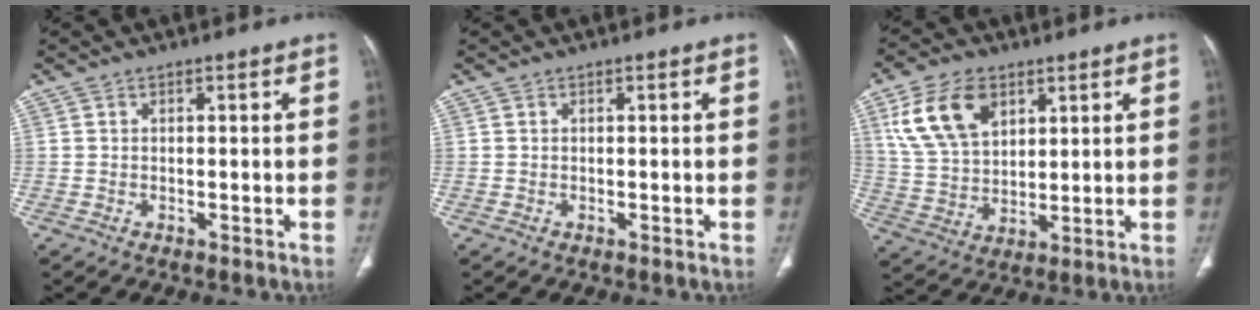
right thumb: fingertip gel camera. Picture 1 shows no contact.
{"total": 0.0}
{"total": 13.3, "force": [6.1, 8.2, 8.4], "torque": [-0.146, -0.014, 0.126]}